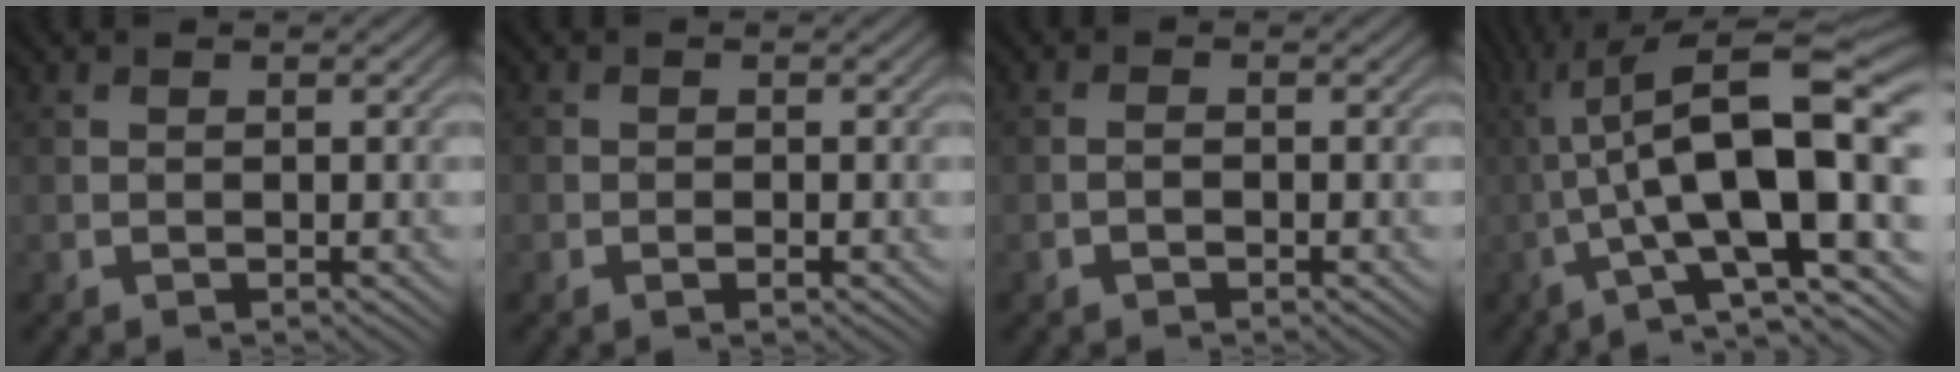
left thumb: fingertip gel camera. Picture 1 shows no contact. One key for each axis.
{"total": 1.1, "fx": -0.5, "fy": 0.7, "fz": 0.7, "tx": -0.012, "ty": -0.001, "tz": -0.011}
{"total": 0.8, "fx": -0.5, "fy": 0.4, "fz": 0.5, "tx": -0.013, "ty": 0.002, "tz": -0.012}
{"total": 18.5, "fx": -0.8, "fy": 5.9, "fz": 17.5, "tx": -0.282, "ty": 0.021, "tz": -0.010}